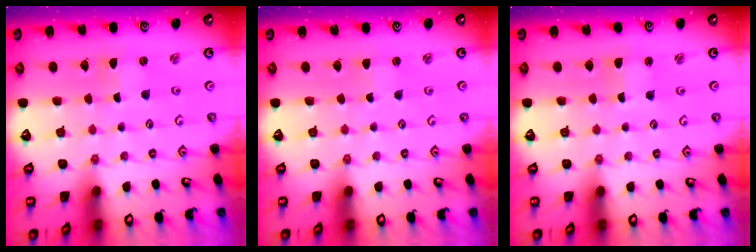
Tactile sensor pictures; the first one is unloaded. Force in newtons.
{"total": 1.9, "press": 1.9, "slide": 0.2}
{"total": 1.1, "press": 1.0, "slide": 0.2}